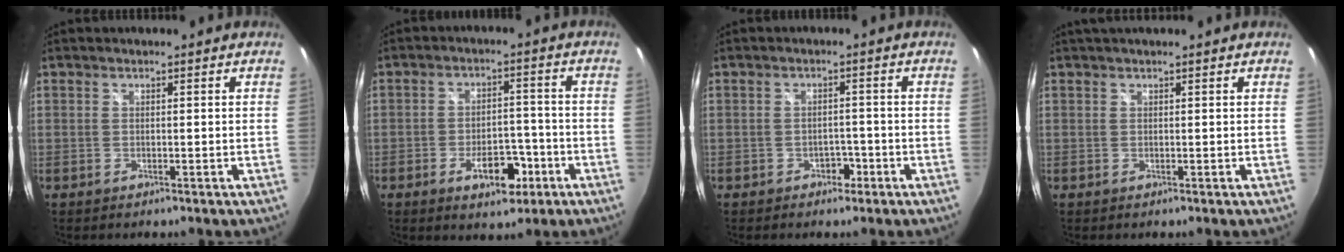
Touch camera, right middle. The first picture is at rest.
{"total": 7.9, "force": [-3.9, 4.1, 5.5], "torque": [-0.097, 0.004, -0.048]}
{"total": 2.5, "force": [-1.5, 1.8, 0.7], "torque": [-0.014, 0.003, -0.020]}
{"total": 2.4, "force": [2.0, 0.1, 1.4], "torque": [-0.028, 0.008, 0.024]}